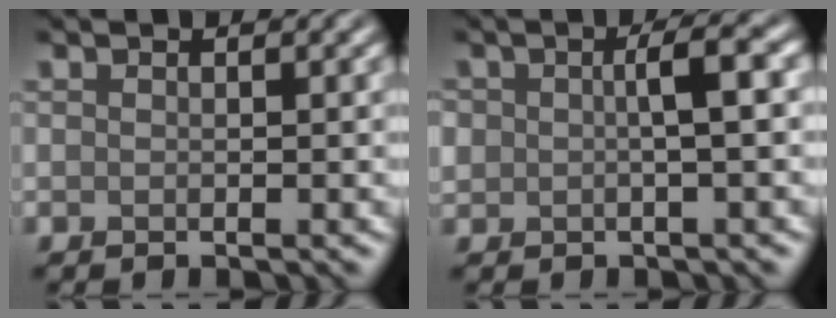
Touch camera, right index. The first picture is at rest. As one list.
[{"total": 2.7, "force": [0.1, 0.9, 2.5], "torque": [-0.047, 0.007, 0.000]}]